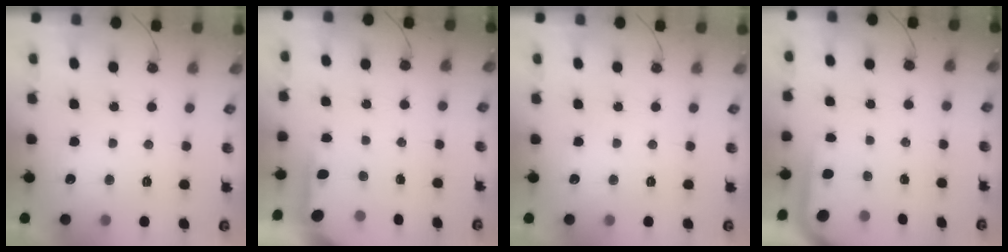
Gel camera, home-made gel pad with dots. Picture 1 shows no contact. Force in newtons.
{"total": 4.0, "press": 4.0, "slide": 0.3}
{"total": 0.0}
{"total": 2.7, "press": 2.7, "slide": 0.4}